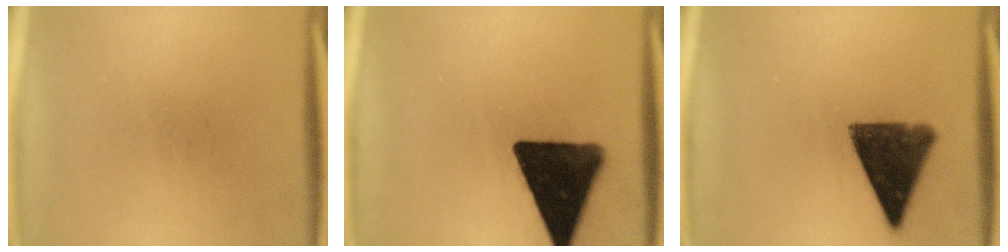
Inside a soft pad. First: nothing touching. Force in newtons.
{"total": 17.2}
{"total": 12.0}